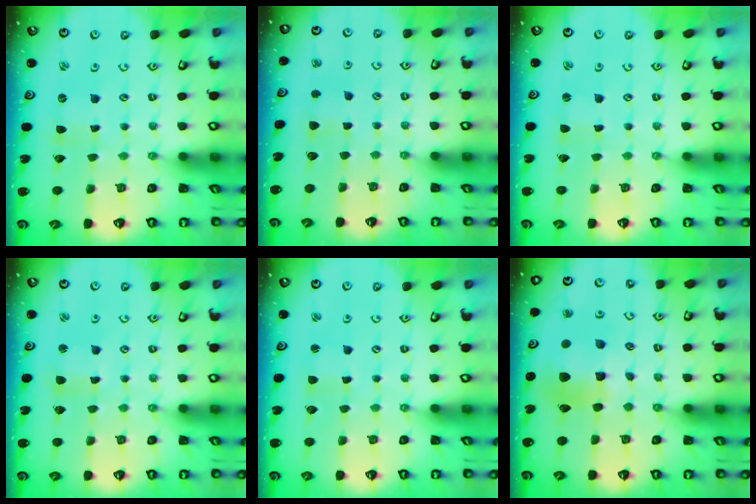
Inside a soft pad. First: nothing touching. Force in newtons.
{"total": 3.2, "press": 3.2, "slide": 0.5}
{"total": 0.0}
{"total": 2.4, "press": 2.4, "slide": 0.3}
{"total": 1.3, "press": 1.3, "slide": 0.3}
{"total": 11.3, "press": 11.1, "slide": 1.7}